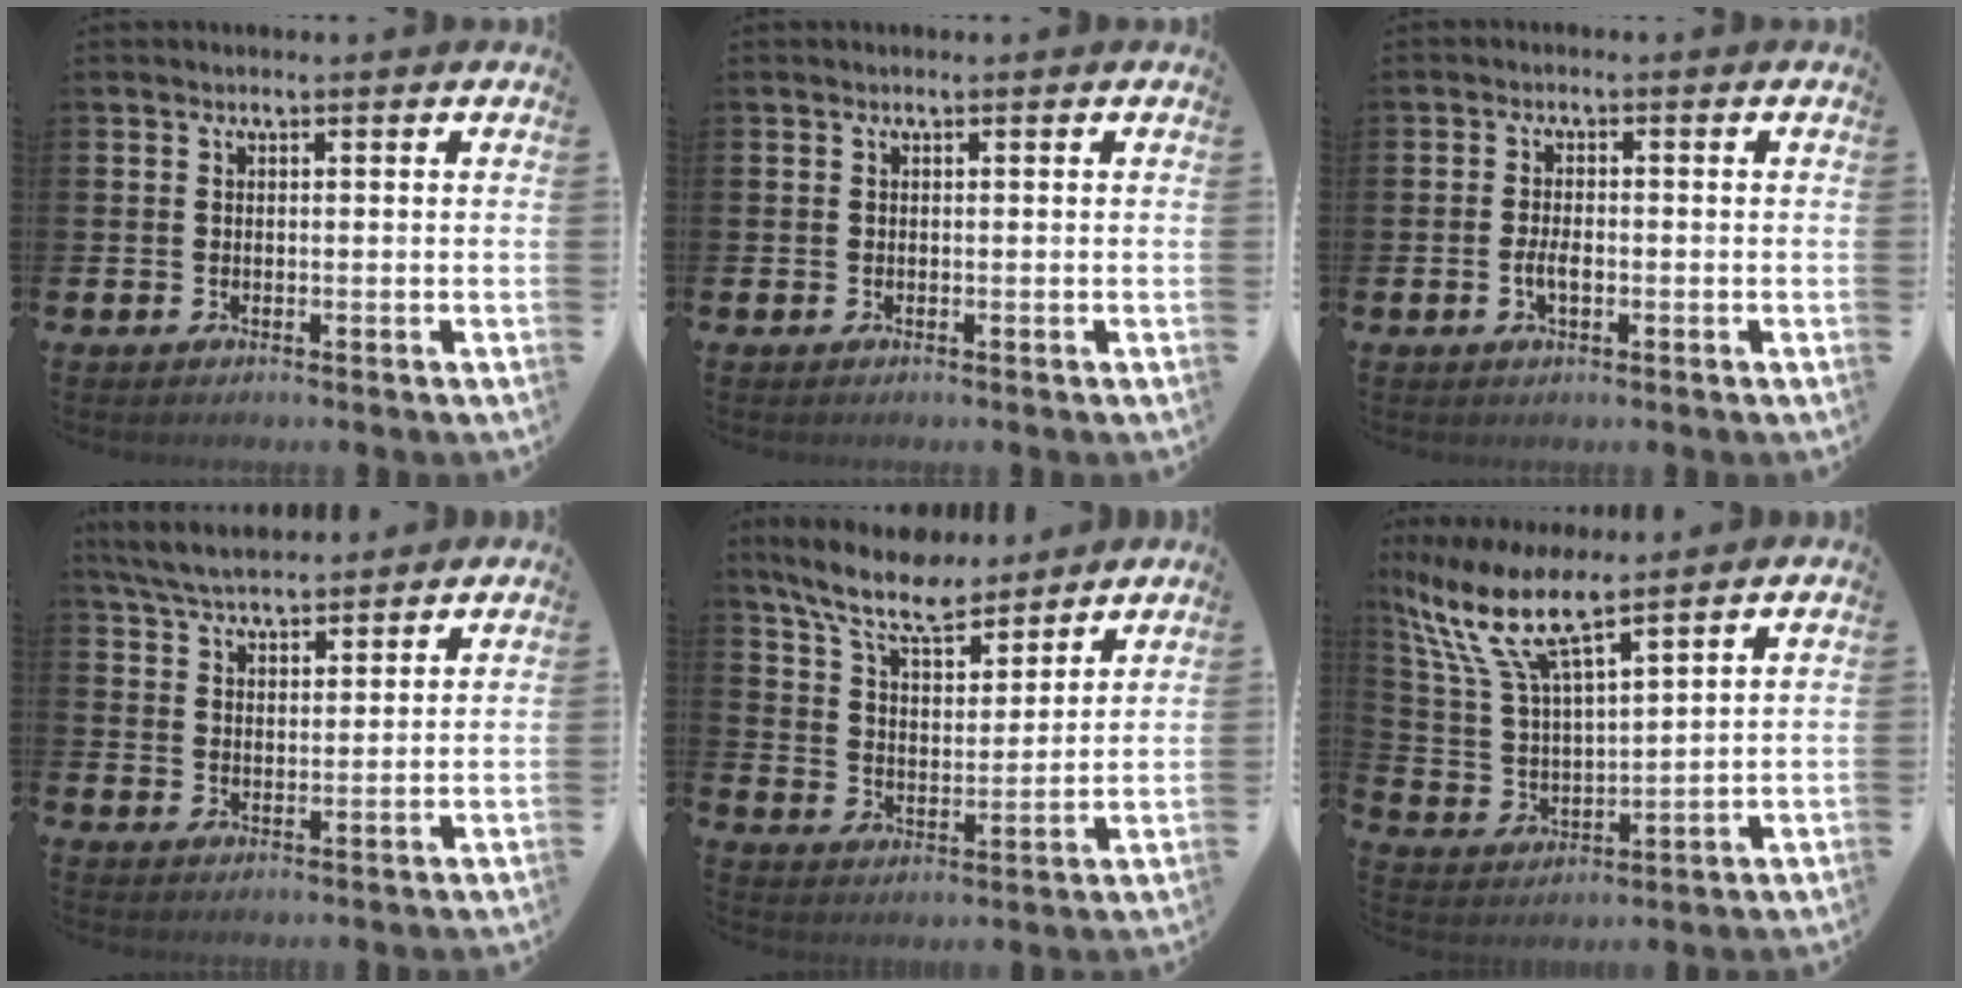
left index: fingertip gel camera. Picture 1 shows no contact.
{"total": 0.0}
{"total": 2.6, "force": [-0.6, 1.2, 2.2], "torque": [-0.041, 0.001, -0.012]}
{"total": 6.0, "force": [5.8, 1.1, 1.3], "torque": [-0.052, -0.020, 0.107]}
{"total": 9.5, "force": [8.4, 2.6, 3.7], "torque": [-0.104, -0.042, 0.151]}
{"total": 11.0, "force": [8.8, 2.6, 6.1], "torque": [-0.159, -0.034, 0.155]}